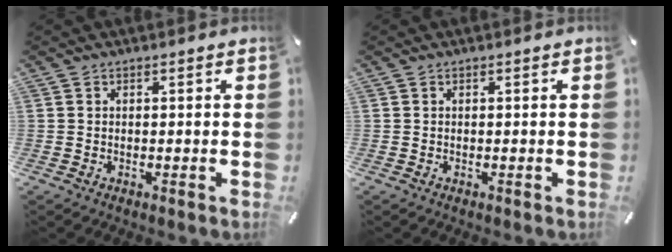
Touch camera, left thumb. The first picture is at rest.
{"total": 0.0}